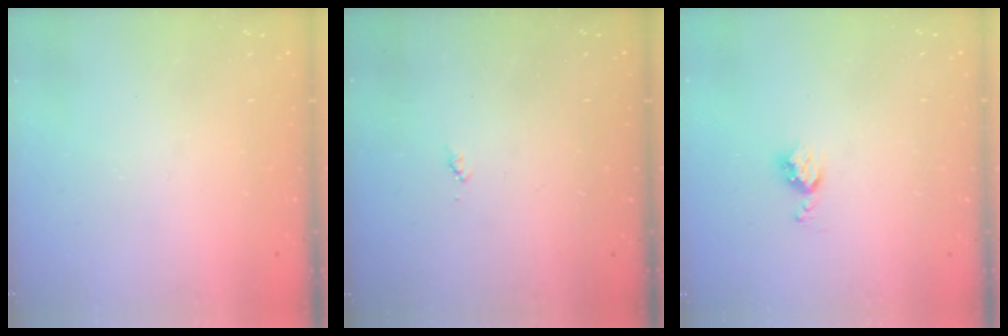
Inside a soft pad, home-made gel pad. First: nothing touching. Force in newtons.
{"total": 3.4, "press": 3.4, "slide": 0.5}
{"total": 4.3, "press": 4.3, "slide": 0.5}